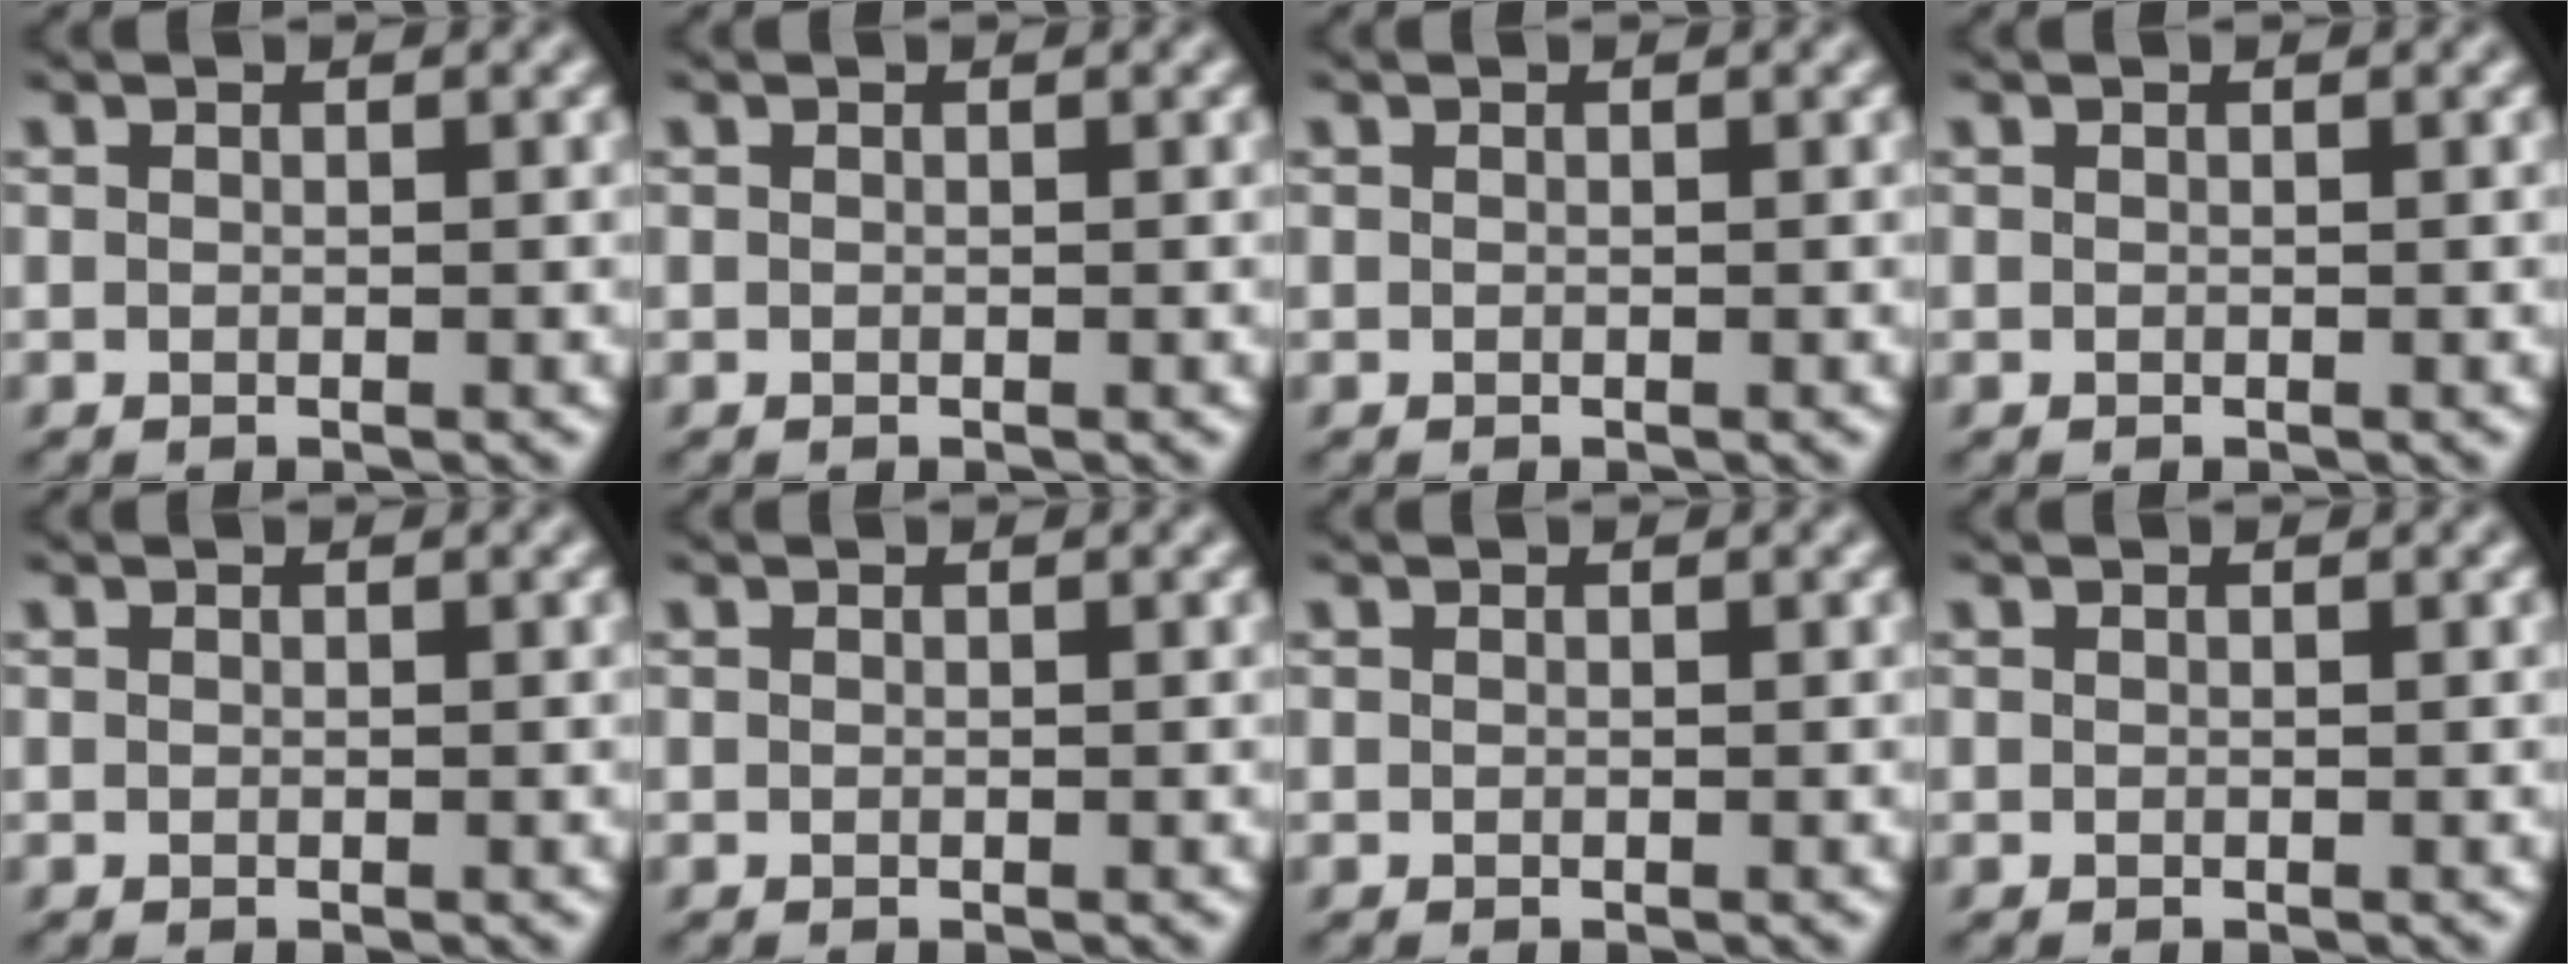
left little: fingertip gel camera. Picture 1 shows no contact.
{"total": 0.0}
{"total": 0.0}
{"total": 0.0}
{"total": 0.0}
{"total": 0.0}
{"total": 0.0}
{"total": 0.0}